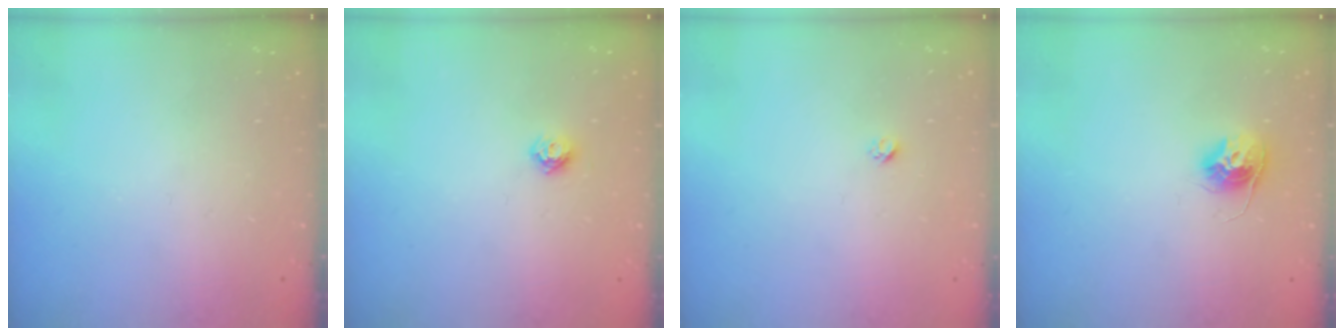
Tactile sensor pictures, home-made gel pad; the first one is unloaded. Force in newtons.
{"total": 5.8, "press": 5.8, "slide": 0.7}
{"total": 1.9, "press": 1.9, "slide": 0.1}
{"total": 10.2, "press": 10.1, "slide": 0.7}